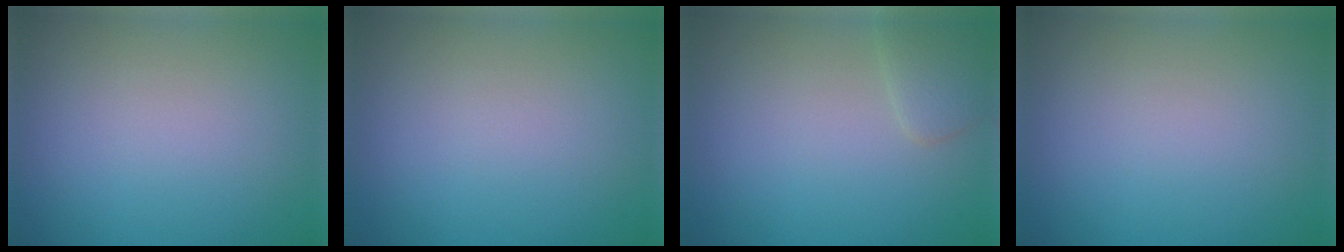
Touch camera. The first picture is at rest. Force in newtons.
{"total": 0.0}
{"total": 1.6, "press": 1.6, "slide": 0.0}
{"total": 0.0}